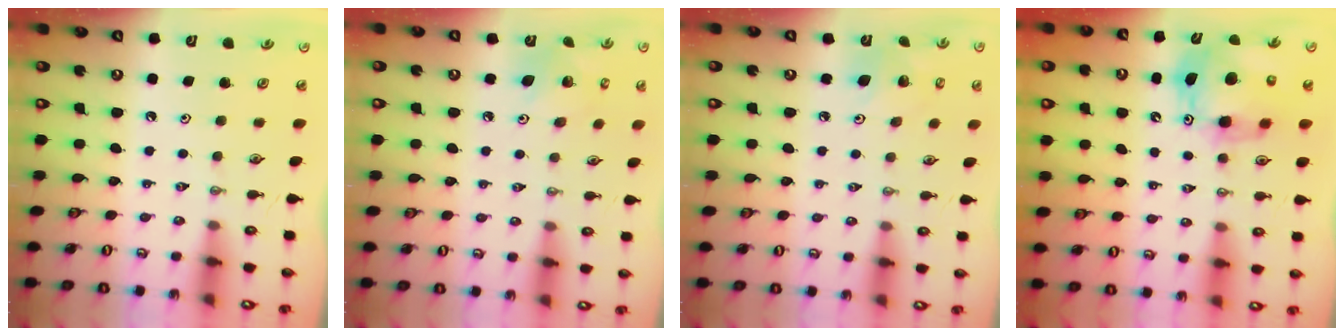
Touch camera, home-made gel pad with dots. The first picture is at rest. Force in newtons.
{"total": 6.0, "press": 6.0, "slide": 0.2}
{"total": 6.6, "press": 6.4, "slide": 1.6}
{"total": 12.6, "press": 12.5, "slide": 1.5}